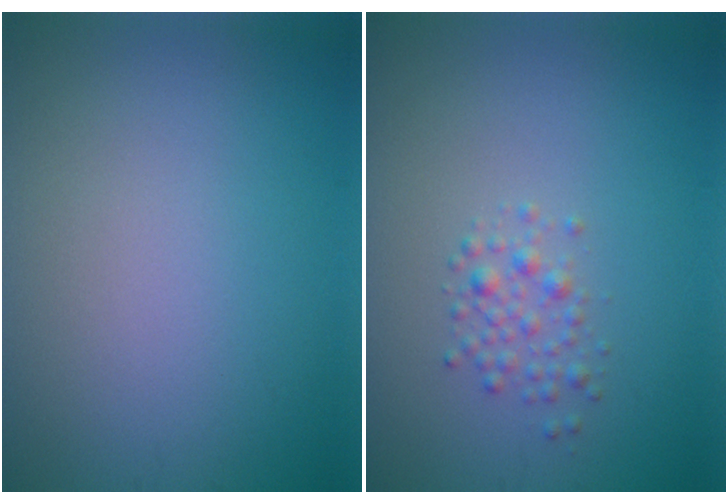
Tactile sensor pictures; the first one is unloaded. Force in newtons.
{"total": 1.6, "press": 1.6, "slide": 0.1}